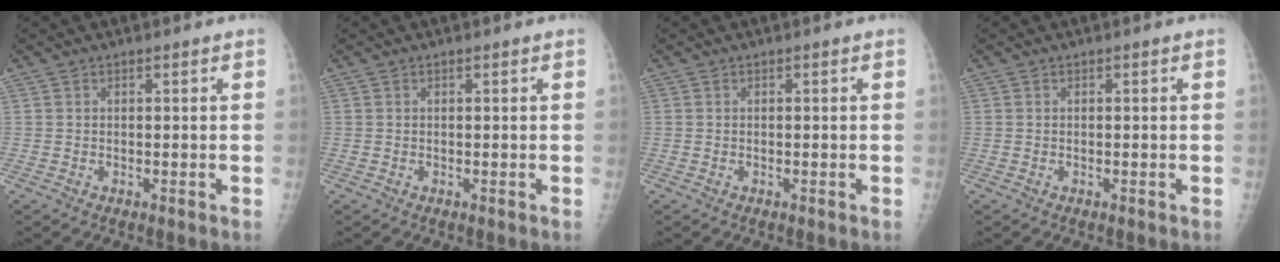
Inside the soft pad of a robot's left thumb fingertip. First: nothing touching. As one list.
[{"total": 0.0}, {"total": 0.0}, {"total": 0.0}]